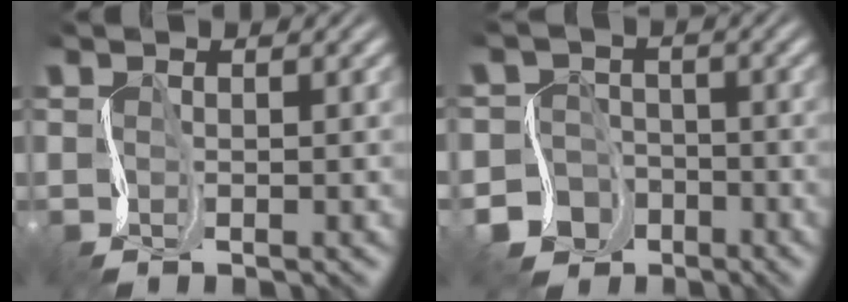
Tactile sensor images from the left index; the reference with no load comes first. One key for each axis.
{"total": 6.5, "fx": -3.8, "fy": 5.3, "fz": 0.5, "tx": 0.009, "ty": -0.013, "tz": -0.078}